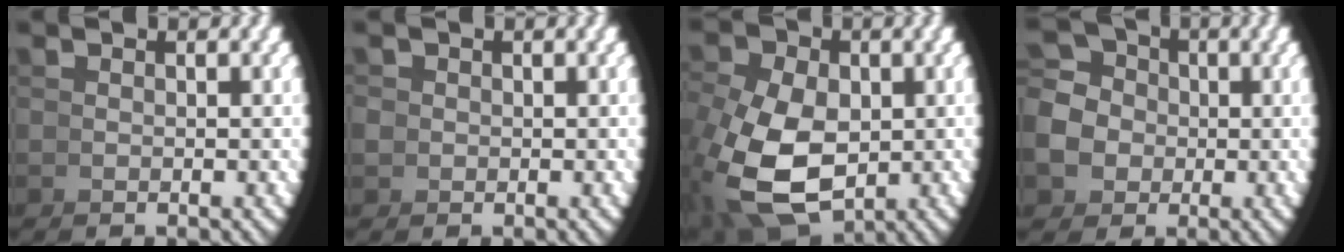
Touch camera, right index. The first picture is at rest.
{"total": 1.0, "force": [0.2, 0.9, 0.2], "torque": [0.001, -0.003, 0.005]}
{"total": 7.2, "force": [-1.1, 5.1, 4.9], "torque": [-0.113, -0.041, 0.007]}
{"total": 8.2, "force": [-0.1, 7.5, 3.3], "torque": [-0.076, -0.026, 0.002]}